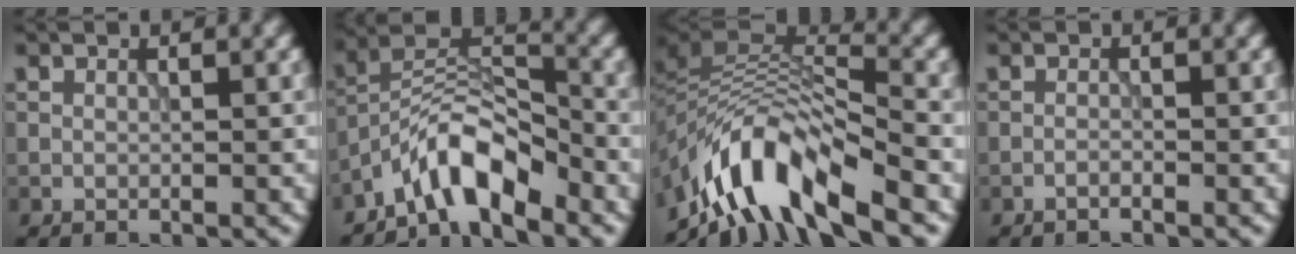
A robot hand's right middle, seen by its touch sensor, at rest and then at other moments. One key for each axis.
{"total": 6.0, "fx": -4.5, "fy": 1.8, "fz": 3.6, "tx": -0.058, "ty": 0.013, "tz": -0.090}
{"total": 9.5, "fx": -6.1, "fy": 3.6, "fz": 6.3, "tx": -0.095, "ty": 0.010, "tz": -0.120}
{"total": 0.6, "fx": -0.5, "fy": 0.0, "fz": 0.3, "tx": -0.004, "ty": 0.001, "tz": -0.011}